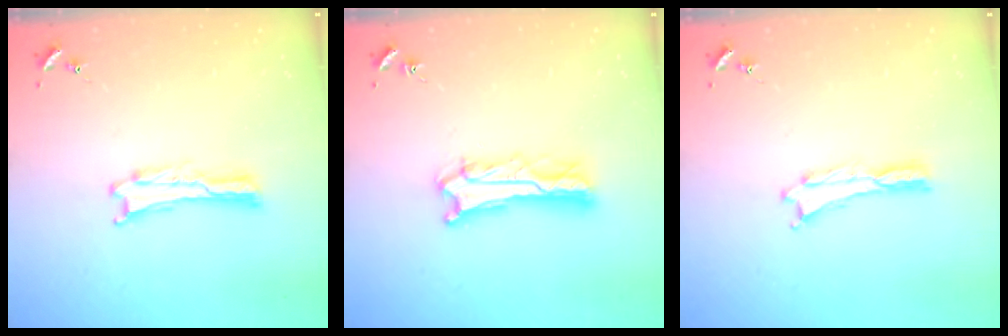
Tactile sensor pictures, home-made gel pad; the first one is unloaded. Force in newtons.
{"total": 5.0, "press": 4.9, "slide": 0.5}
{"total": 0.0}